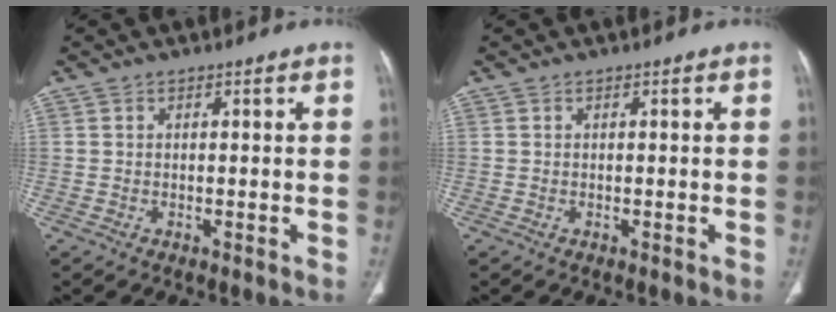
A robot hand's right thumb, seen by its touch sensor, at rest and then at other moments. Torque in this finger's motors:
{"motor_torque": [0.01, 0.00, -0.07, -0.02, 0.02]}